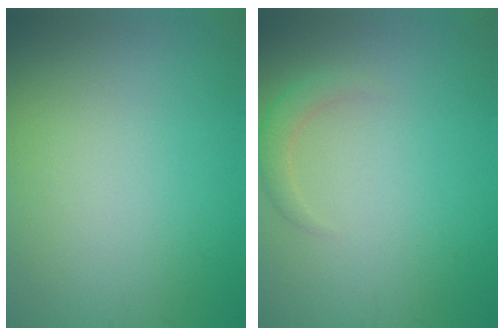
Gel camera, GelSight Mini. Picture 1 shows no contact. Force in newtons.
{"total": 1.7, "press": 1.7, "slide": 0.1}